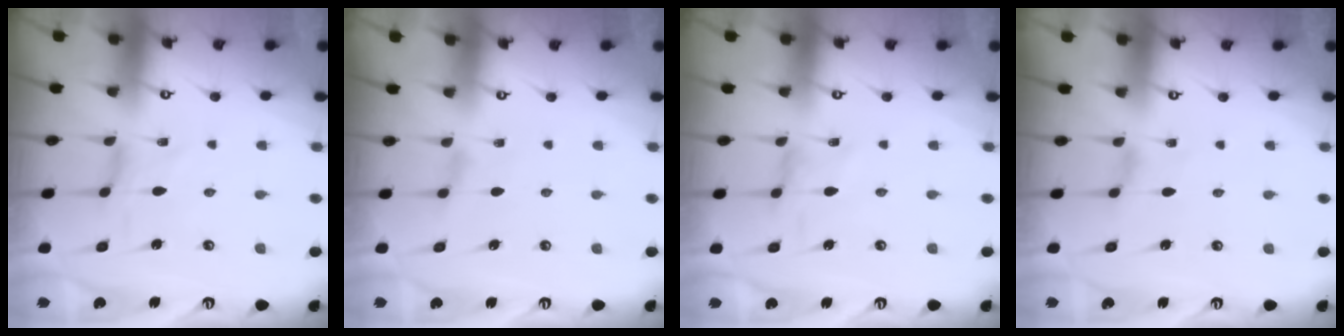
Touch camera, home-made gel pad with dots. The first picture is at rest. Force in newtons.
{"total": 1.4, "press": 1.4, "slide": 0.4}
{"total": 0.7, "press": 0.7, "slide": 0.3}
{"total": 0.9, "press": 0.9, "slide": 0.2}